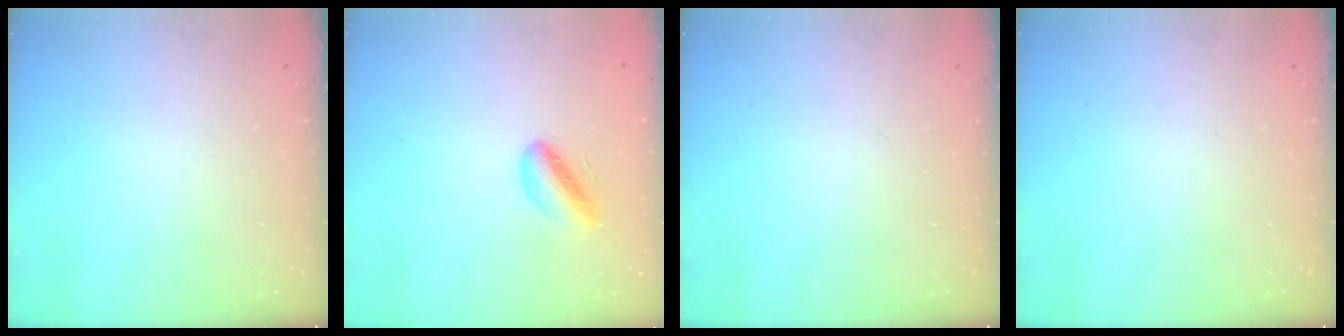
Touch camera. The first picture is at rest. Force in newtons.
{"total": 6.1, "press": 5.7, "slide": 2.2}
{"total": 0.0}
{"total": 0.0}